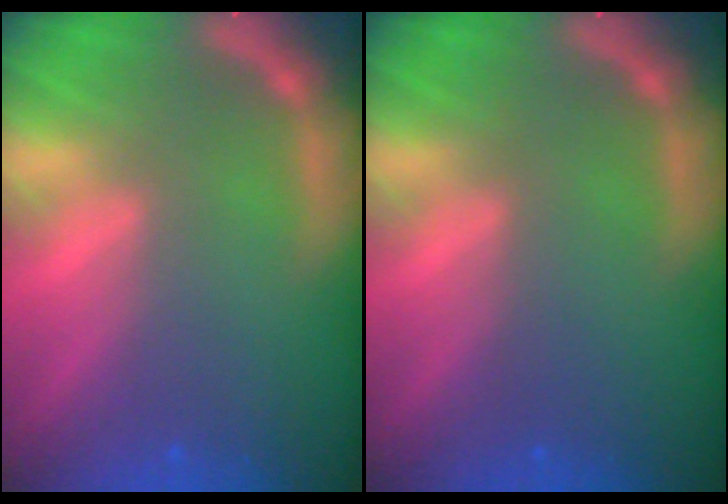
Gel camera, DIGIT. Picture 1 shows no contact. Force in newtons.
{"total": 0.0}